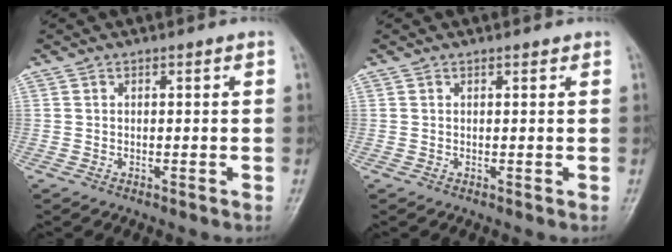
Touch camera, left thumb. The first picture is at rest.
{"total": 0.6, "force": [0.5, 0.2, 0.2], "torque": [-0.008, -0.004, 0.005]}